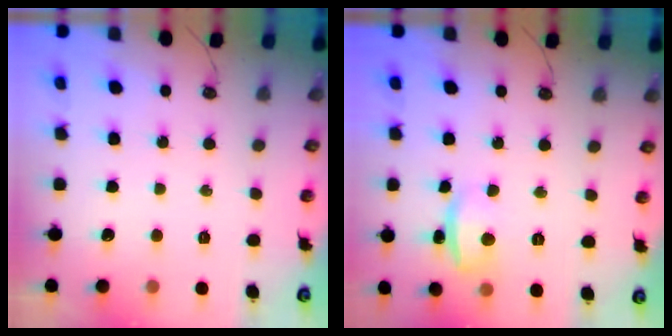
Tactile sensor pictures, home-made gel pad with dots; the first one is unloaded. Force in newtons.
{"total": 4.2, "press": 3.6, "slide": 2.1}